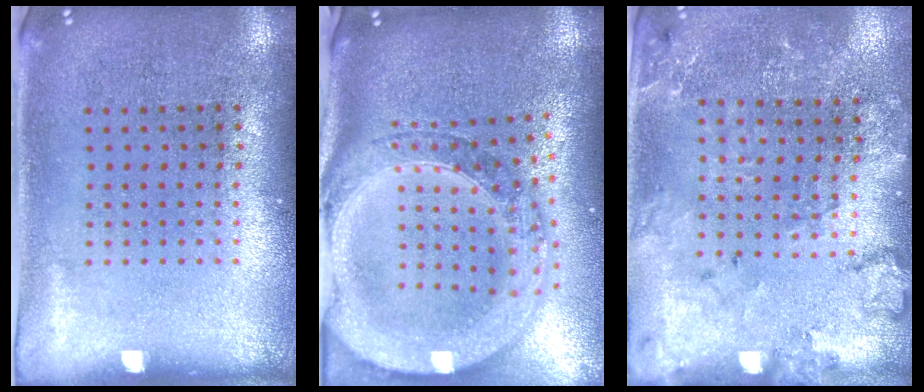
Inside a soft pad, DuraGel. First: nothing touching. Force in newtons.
{"total": 3.8, "press": 3.0, "slide": 2.4}
{"total": 1.8, "press": 1.7, "slide": 0.4}